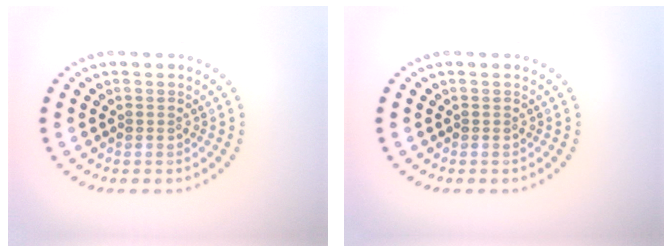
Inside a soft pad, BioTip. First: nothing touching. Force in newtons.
{"total": 0.0}